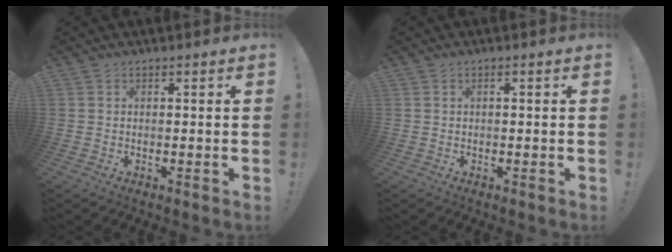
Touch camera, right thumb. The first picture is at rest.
{"total": 0.6, "force": [-0.3, 0.0, 0.5], "torque": [-0.010, 0.001, -0.005]}